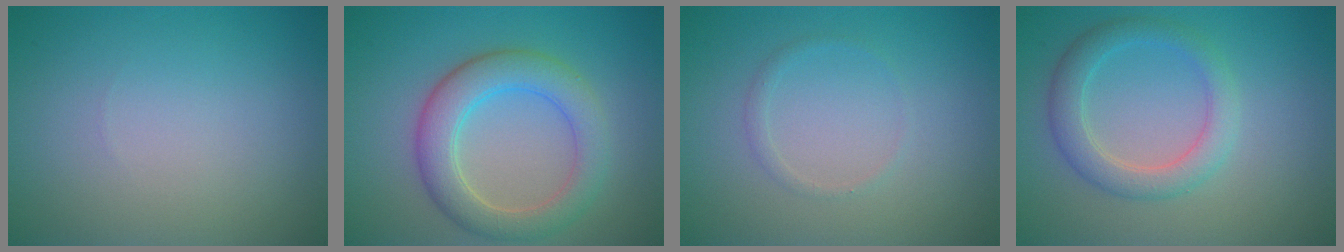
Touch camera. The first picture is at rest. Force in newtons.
{"total": 5.3, "press": 5.3, "slide": 0.3}
{"total": 0.8, "press": 0.8, "slide": 0.0}
{"total": 3.4, "press": 3.4, "slide": 0.2}